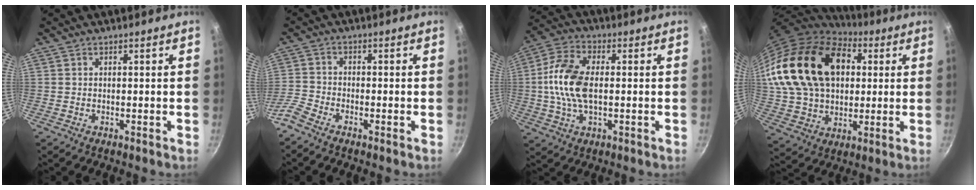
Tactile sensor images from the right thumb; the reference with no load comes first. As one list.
[{"total": 4.7, "force": [-3.8, 1.7, 2.1], "torque": [-0.062, 0.020, -0.092]}, {"total": 12.1, "force": [0.1, 6.8, 10.0], "torque": [-0.197, 0.024, -0.010]}, {"total": 26.8, "force": [6.7, 18.5, 18.3], "torque": [-0.320, 0.011, 0.123]}]